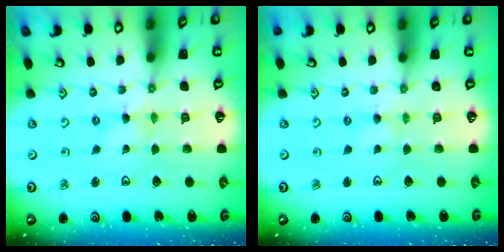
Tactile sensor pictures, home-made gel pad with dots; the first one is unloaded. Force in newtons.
{"total": 1.1, "press": 1.1, "slide": 0.3}